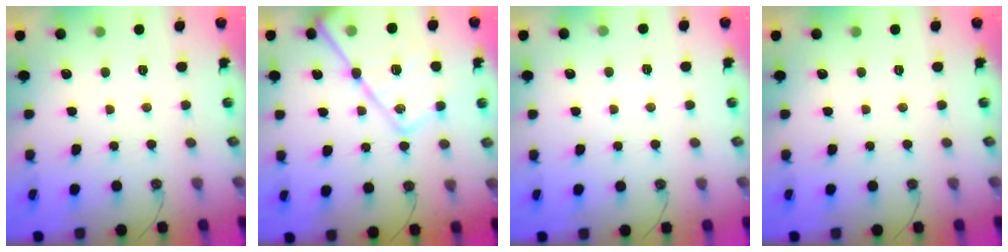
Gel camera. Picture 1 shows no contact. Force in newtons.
{"total": 22.9, "press": 22.8, "slide": 2.0}
{"total": 4.1, "press": 4.0, "slide": 0.7}
{"total": 0.0}